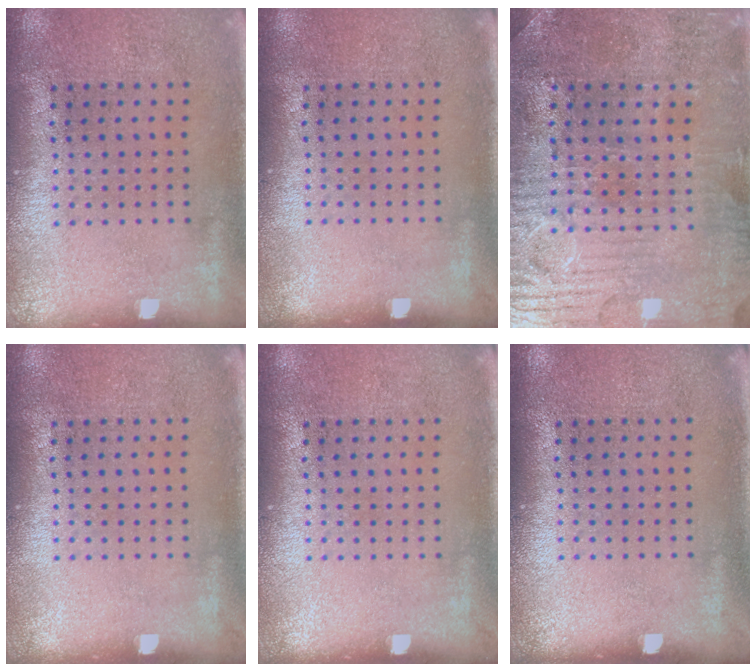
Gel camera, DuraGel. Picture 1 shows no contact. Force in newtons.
{"total": 0.0}
{"total": 2.2, "press": 2.2, "slide": 0.5}
{"total": 0.0}
{"total": 0.0}
{"total": 0.0}